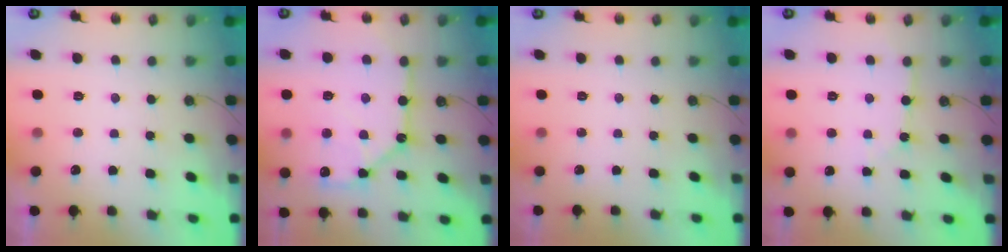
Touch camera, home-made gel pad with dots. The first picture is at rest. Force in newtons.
{"total": 15.1, "press": 15.0, "slide": 1.8}
{"total": 0.0}
{"total": 2.7, "press": 2.7, "slide": 0.4}